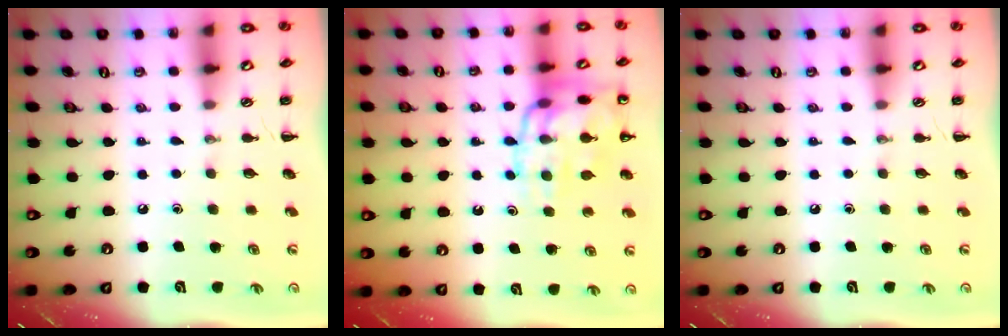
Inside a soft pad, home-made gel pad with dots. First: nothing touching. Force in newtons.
{"total": 16.1, "press": 16.0, "slide": 2.0}
{"total": 0.0}